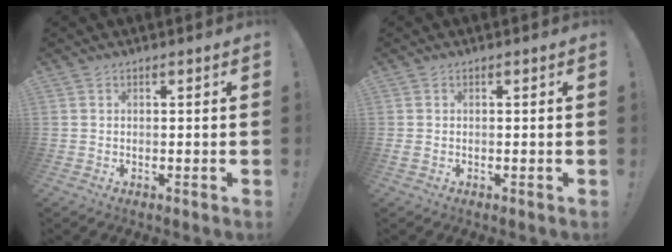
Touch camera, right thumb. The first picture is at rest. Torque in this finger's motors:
{"motor_torque": [-0.06, 0.05, 0.25, -0.10, 0.00]}